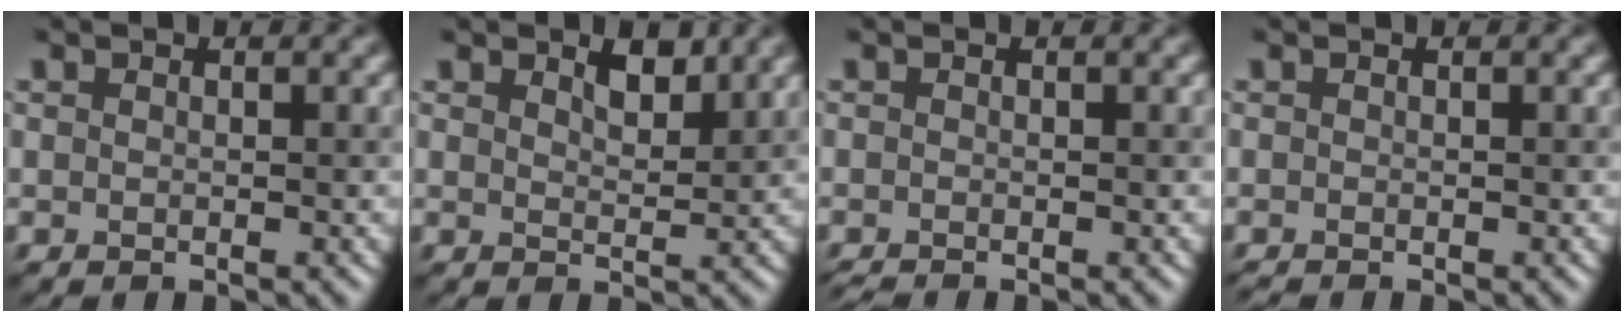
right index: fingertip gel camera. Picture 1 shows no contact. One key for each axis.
{"total": 2.0, "fx": 1.5, "fy": 0.8, "fz": 1.1, "tx": -0.018, "ty": 0.004, "tz": 0.029}
{"total": 1.0, "fx": -1.0, "fy": 0.0, "fz": 0.2, "tx": 0.003, "ty": -0.003, "tz": -0.014}
{"total": 0.6, "fx": -0.6, "fy": 0.0, "fz": -0.1, "tx": 0.008, "ty": -0.002, "tz": -0.004}